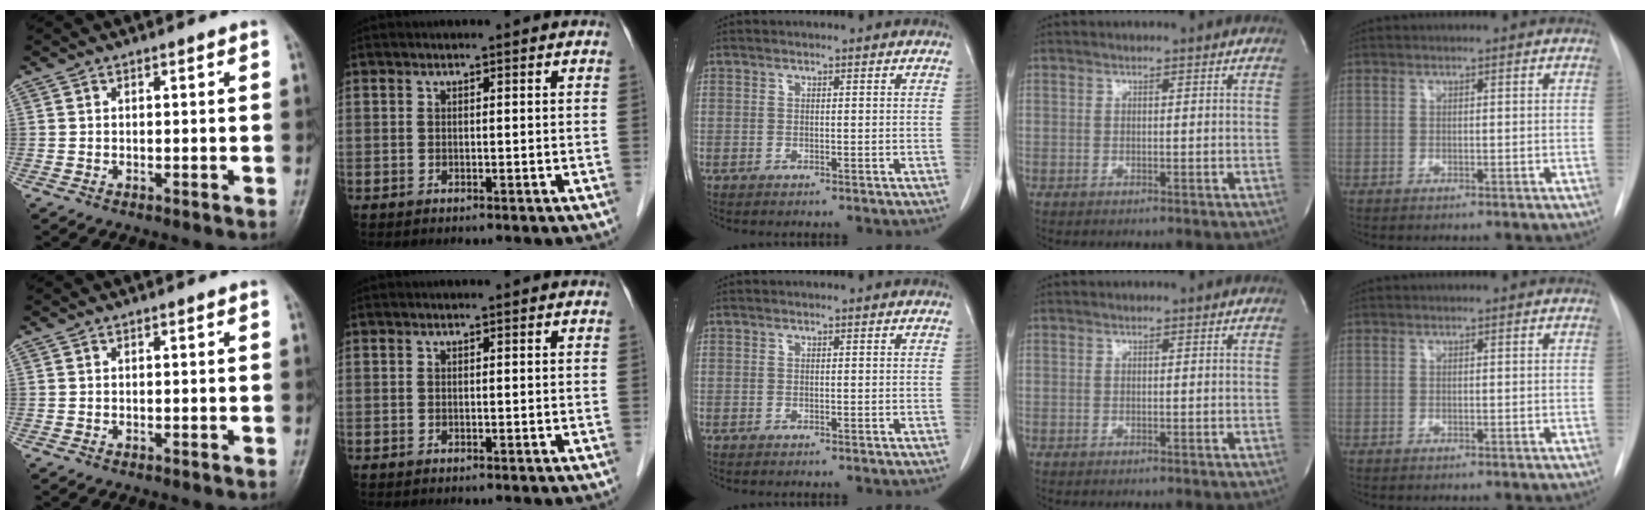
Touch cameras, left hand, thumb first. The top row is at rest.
{}